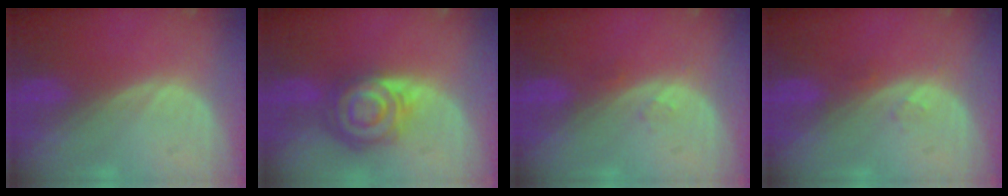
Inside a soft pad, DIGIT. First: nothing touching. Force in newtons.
{"total": 8.0, "press": 7.1, "slide": 3.6}
{"total": 1.1, "press": 1.0, "slide": 0.1}
{"total": 1.1, "press": 1.0, "slide": 0.1}